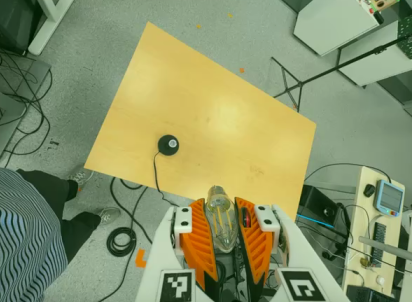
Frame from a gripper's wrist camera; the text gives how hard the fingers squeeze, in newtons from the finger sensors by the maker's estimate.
{"total": 22.1, "left": 25.8, "right": 18.4}